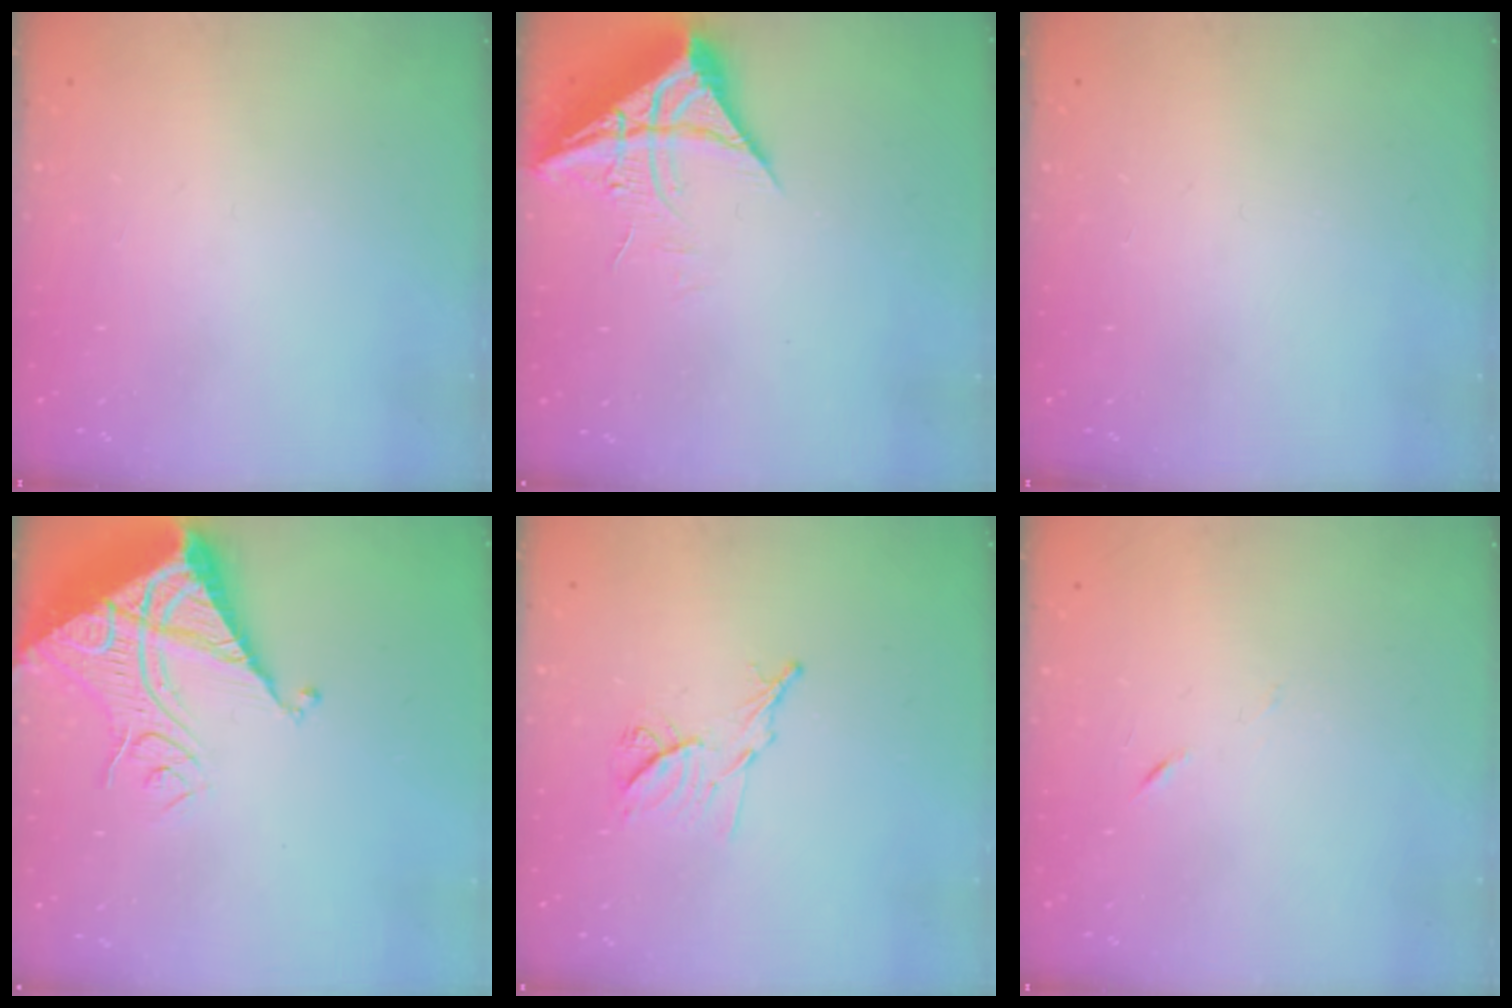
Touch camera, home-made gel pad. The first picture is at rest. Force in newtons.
{"total": 10.3, "press": 10.3, "slide": 1.1}
{"total": 0.0}
{"total": 13.7, "press": 13.7, "slide": 1.3}
{"total": 8.6, "press": 8.6, "slide": 0.7}
{"total": 3.7, "press": 3.6, "slide": 0.9}